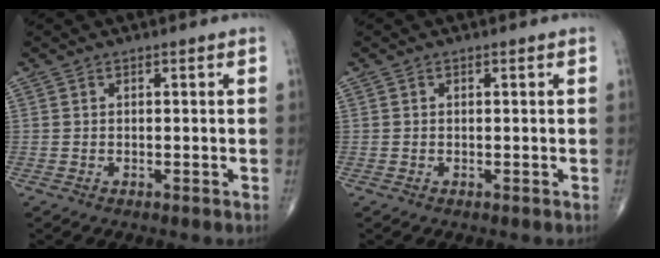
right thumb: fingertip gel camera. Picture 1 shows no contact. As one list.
[{"total": 0.0}]